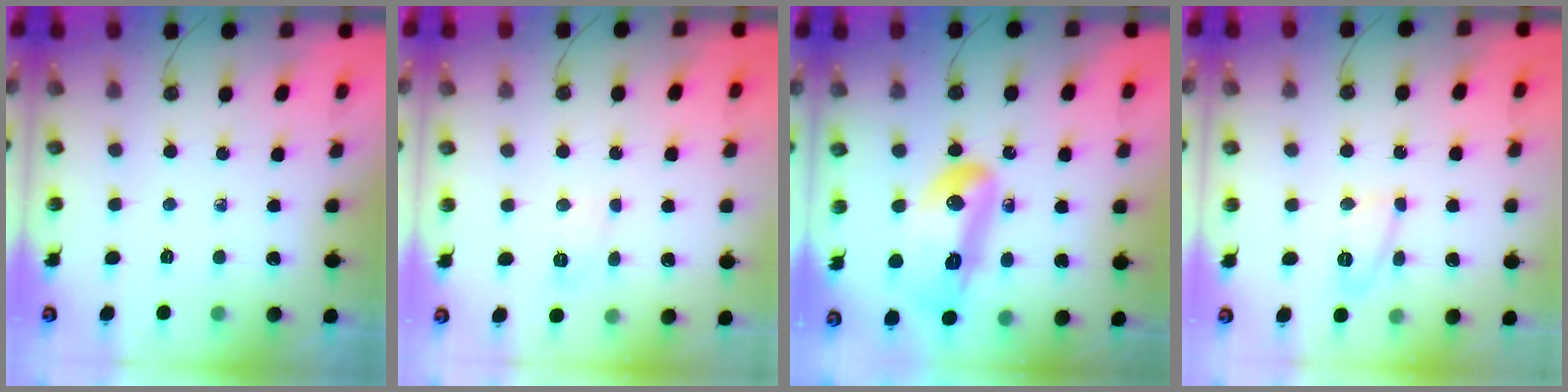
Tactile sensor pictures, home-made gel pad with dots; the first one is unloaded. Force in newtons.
{"total": 5.6, "press": 5.6, "slide": 0.6}
{"total": 15.4, "press": 15.3, "slide": 1.9}
{"total": 8.5, "press": 8.5, "slide": 1.0}